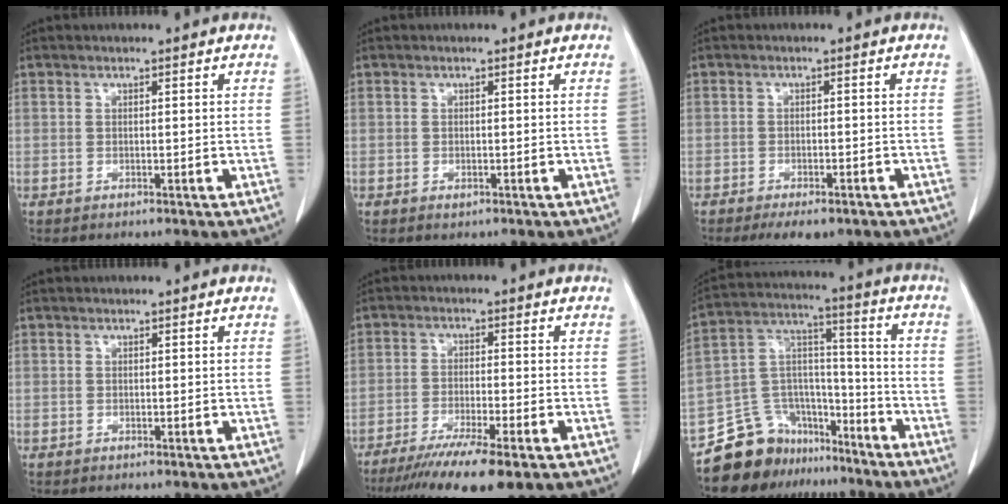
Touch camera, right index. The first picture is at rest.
{"total": 0.6, "force": [-0.3, 0.4, 0.3], "torque": [-0.006, 0.000, -0.002]}
{"total": 5.8, "force": [-4.3, 2.3, 3.1], "torque": [-0.037, -0.006, -0.059]}
{"total": 0.0}
{"total": 11.0, "force": [-8.0, 0.5, 7.6], "torque": [-0.119, -0.028, -0.129]}
{"total": 13.8, "force": [-11.5, 7.3, 2.5], "torque": [-0.044, 0.075, -0.199]}